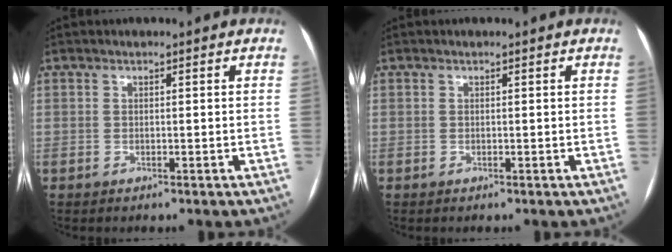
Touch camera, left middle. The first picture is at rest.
{"total": 0.0}